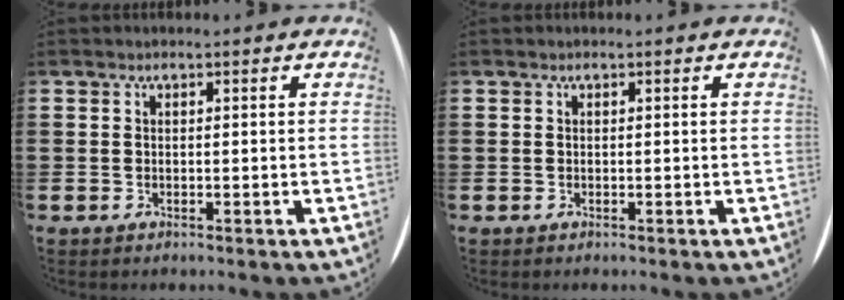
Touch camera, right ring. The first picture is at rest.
{"total": 0.0}